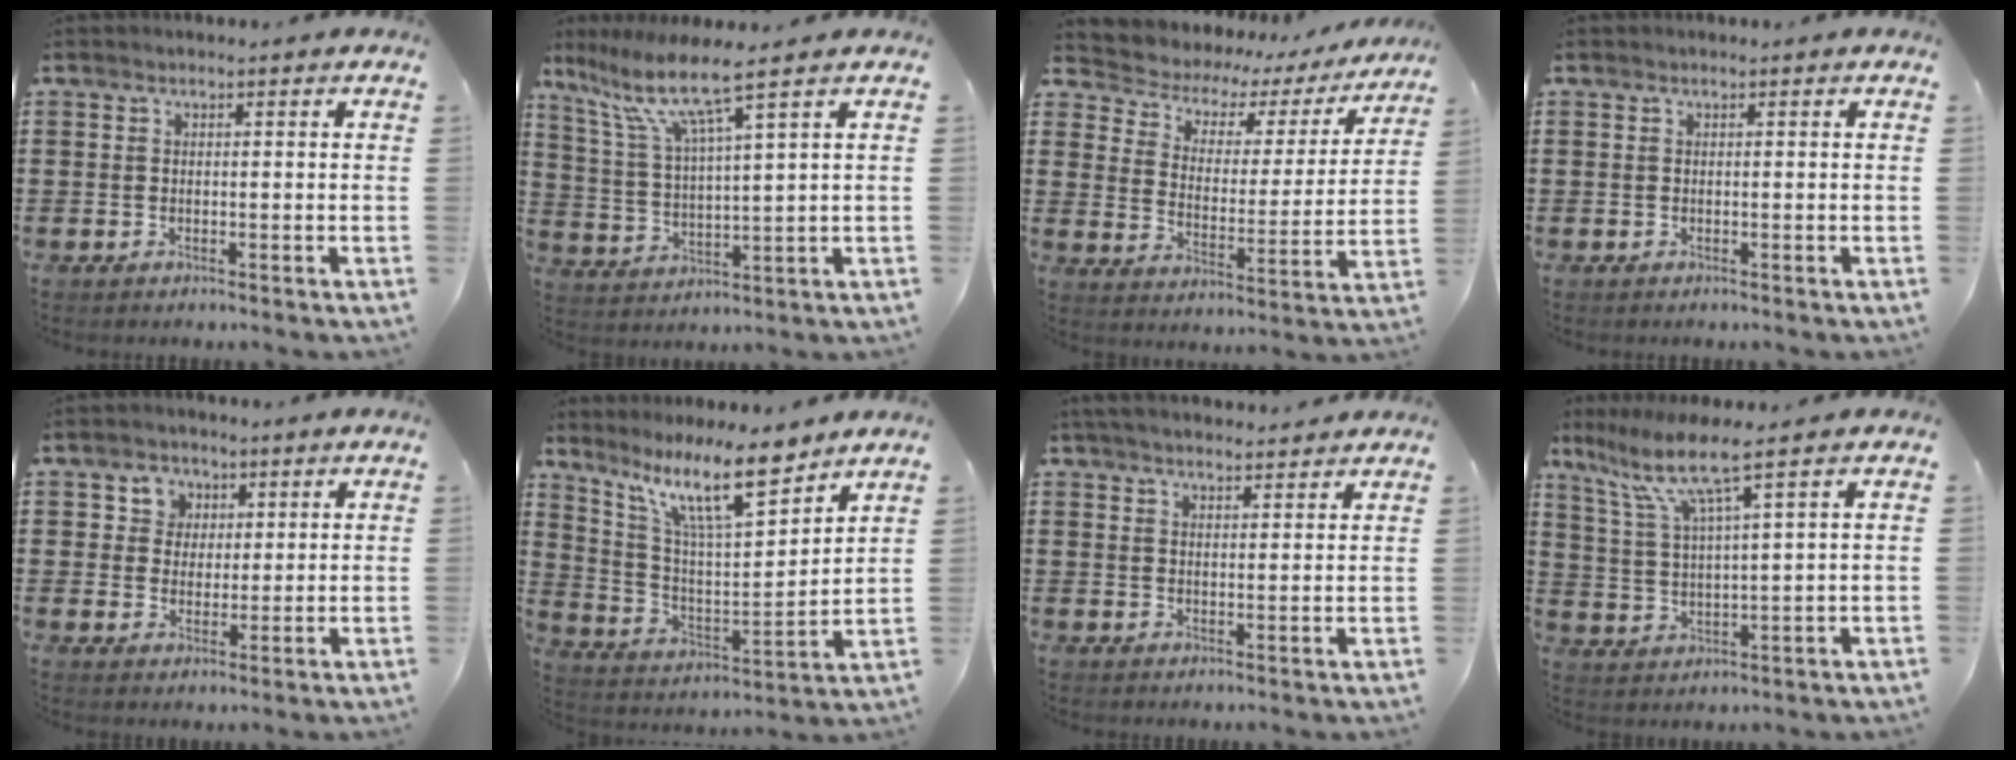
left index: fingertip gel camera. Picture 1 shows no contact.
{"total": 9.1, "force": [6.2, 0.3, 6.6], "torque": [-0.157, -0.029, 0.100]}
{"total": 3.7, "force": [2.1, 2.7, 1.4], "torque": [-0.047, -0.016, 0.027]}
{"total": 0.0}
{"total": 3.9, "force": [1.8, 3.5, 0.4], "torque": [-0.020, 0.010, 0.030]}
{"total": 12.9, "force": [9.5, 2.9, 8.3], "torque": [-0.172, -0.041, 0.164]}
{"total": 3.5, "force": [3.4, 0.3, 0.9], "torque": [-0.026, -0.003, 0.063]}
{"total": 7.8, "force": [5.1, 0.0, 5.9], "torque": [-0.140, -0.023, 0.082]}